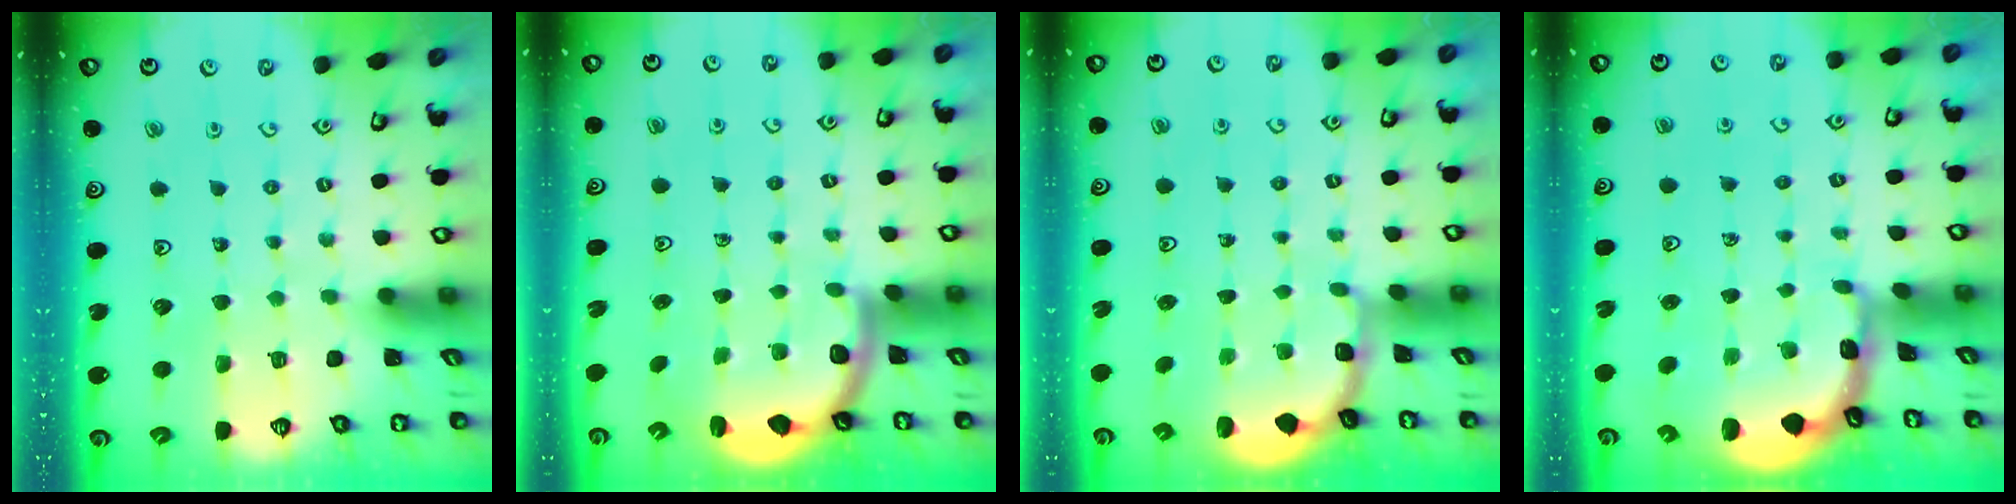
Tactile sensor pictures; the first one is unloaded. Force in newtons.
{"total": 2.6, "press": 2.5, "slide": 0.7}
{"total": 1.9, "press": 1.7, "slide": 0.7}
{"total": 1.3, "press": 1.3, "slide": 0.2}